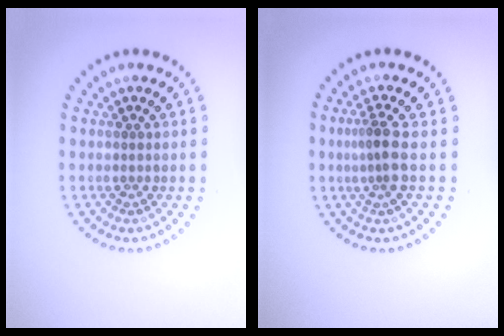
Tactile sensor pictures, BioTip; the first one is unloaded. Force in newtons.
{"total": 2.4, "press": 1.8, "slide": 1.6}